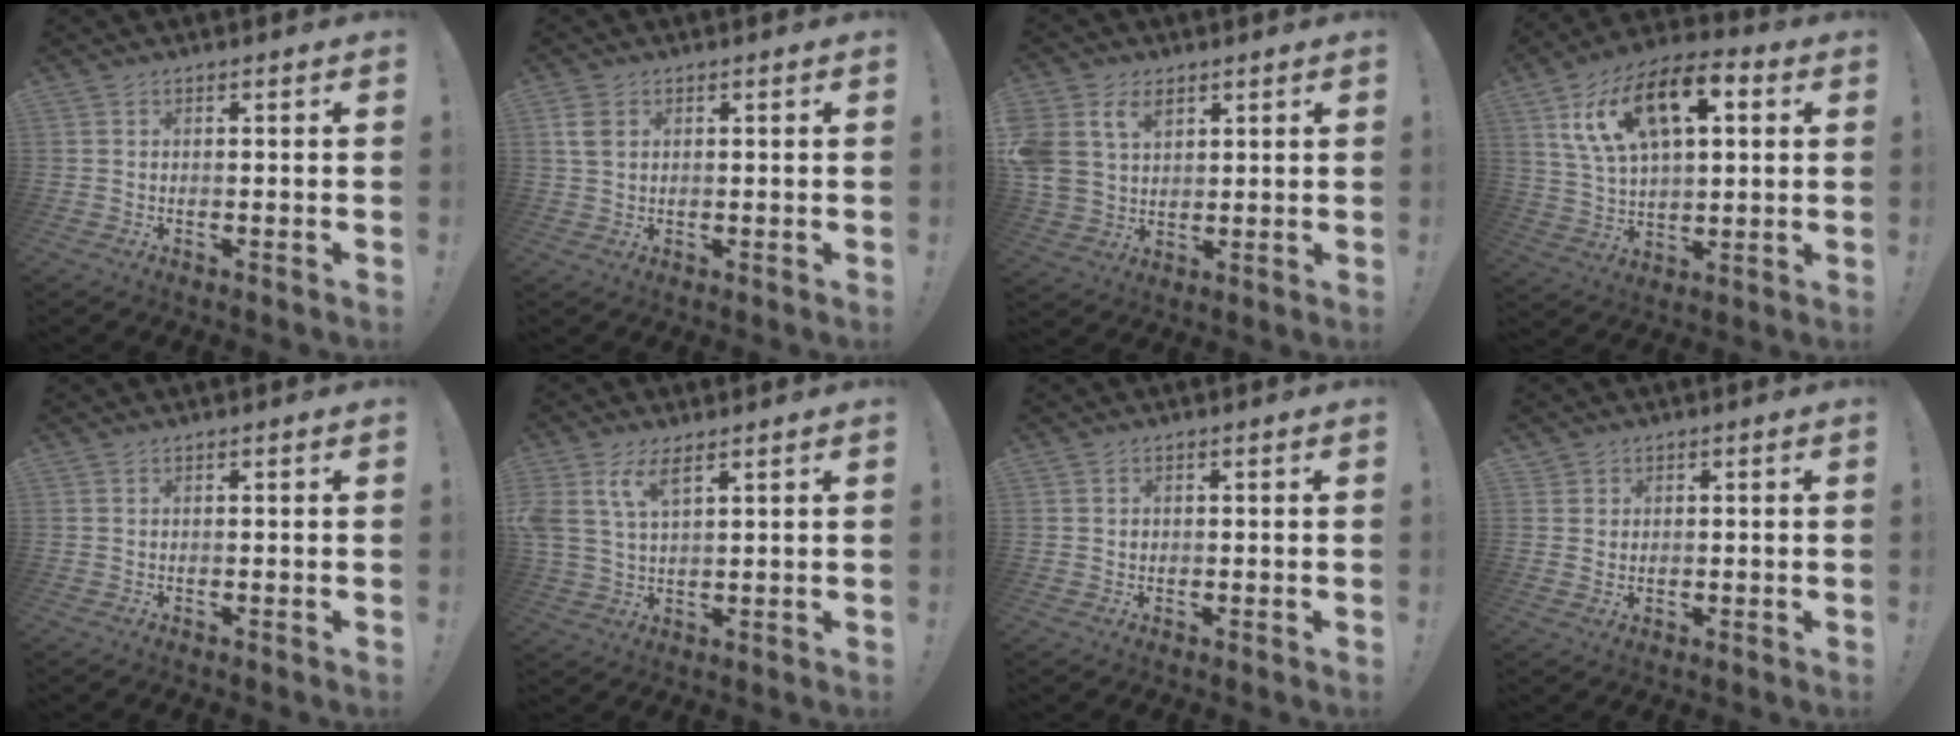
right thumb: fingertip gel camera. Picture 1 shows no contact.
{"total": 4.3, "force": [1.5, 2.9, 2.8], "torque": [-0.048, 0.000, 0.028]}
{"total": 10.8, "force": [5.2, 7.8, 5.3], "torque": [-0.117, -0.019, 0.101]}
{"total": 18.6, "force": [8.2, 9.9, 13.5], "torque": [-0.236, -0.026, 0.144]}
{"total": 0.0}
{"total": 7.8, "force": [4.4, 3.5, 5.5], "torque": [-0.119, -0.012, 0.081]}
{"total": 1.0, "force": [0.2, 0.9, 0.0], "torque": [-0.001, 0.003, 0.004]}
{"total": 2.7, "force": [1.3, 2.3, 0.4], "torque": [0.002, -0.008, 0.021]}